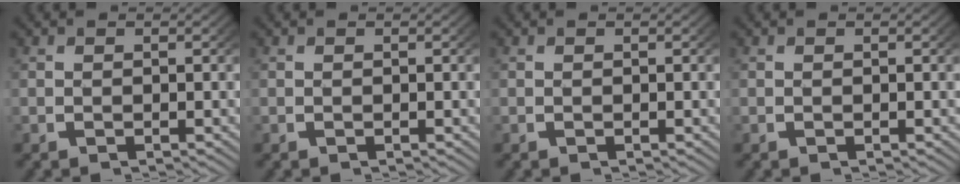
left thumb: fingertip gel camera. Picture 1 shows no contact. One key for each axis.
{"total": 0.0}
{"total": 0.0}
{"total": 0.0}